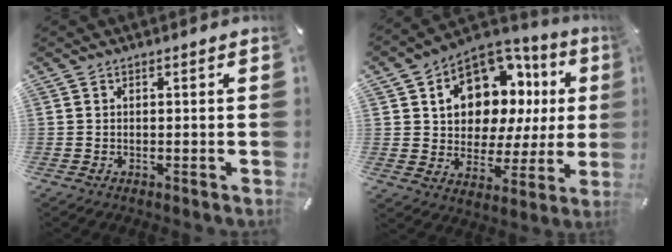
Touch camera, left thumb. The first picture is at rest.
{"total": 13.1, "force": [6.1, 9.9, 6.0], "torque": [-0.095, -0.056, 0.113]}